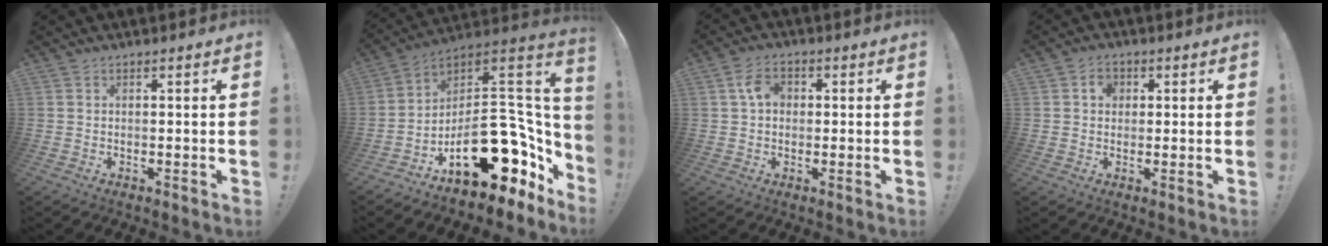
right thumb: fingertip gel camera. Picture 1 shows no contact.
{"total": 24.8, "force": [-8.2, 14.1, 18.7], "torque": [-0.252, 0.029, -0.103]}
{"total": 6.2, "force": [1.1, 4.2, 4.3], "torque": [-0.069, 0.011, 0.021]}
{"total": 3.6, "force": [0.7, 3.0, 1.8], "torque": [-0.031, 0.007, 0.012]}